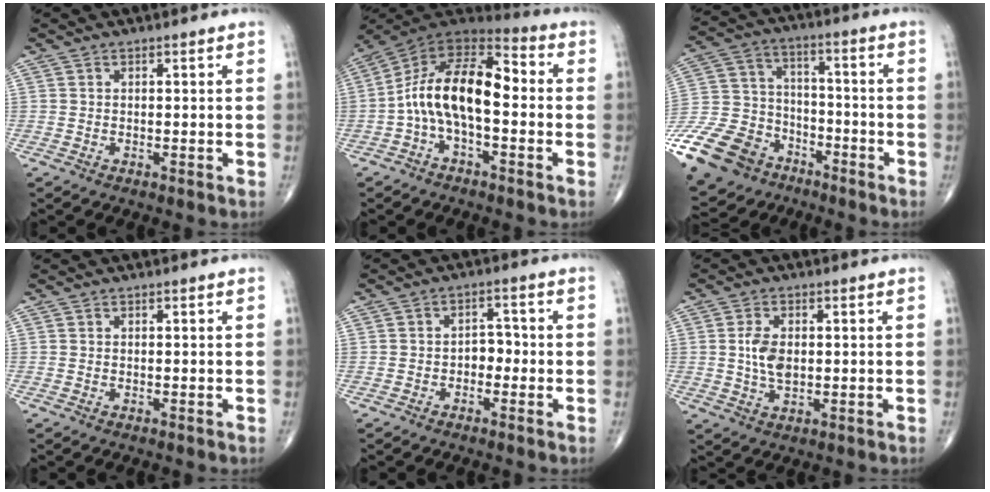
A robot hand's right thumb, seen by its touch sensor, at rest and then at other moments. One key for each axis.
{"total": 15.8, "fx": -1.5, "fy": 7.9, "fz": 13.6, "tx": -0.224, "ty": 0.054, "tz": -0.039}
{"total": 21.6, "fx": -13.1, "fy": 14.4, "fz": 9.2, "tx": -0.198, "ty": 0.058, "tz": -0.229}
{"total": 0.0}
{"total": 3.3, "fx": -1.0, "fy": 2.4, "fz": 2.1, "tx": -0.013, "ty": 0.018, "tz": -0.025}
{"total": 5.4, "fx": 0.3, "fy": 3.1, "fz": 4.4, "tx": -0.084, "ty": -0.004, "tz": 0.008}